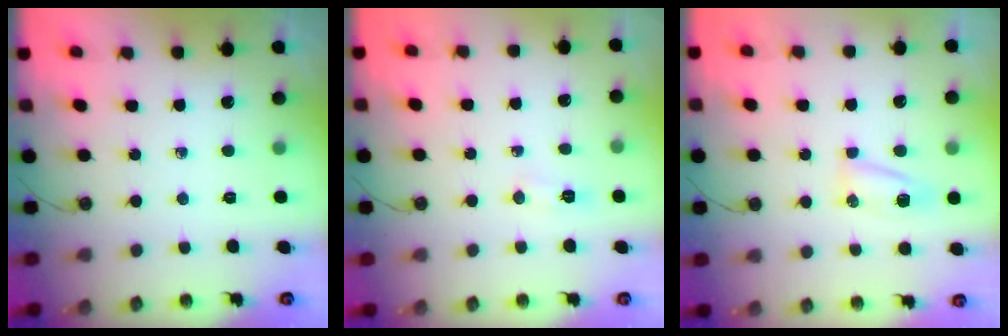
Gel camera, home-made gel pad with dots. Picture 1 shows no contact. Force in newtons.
{"total": 6.1, "press": 5.6, "slide": 2.6}
{"total": 5.6, "press": 5.6, "slide": 0.6}